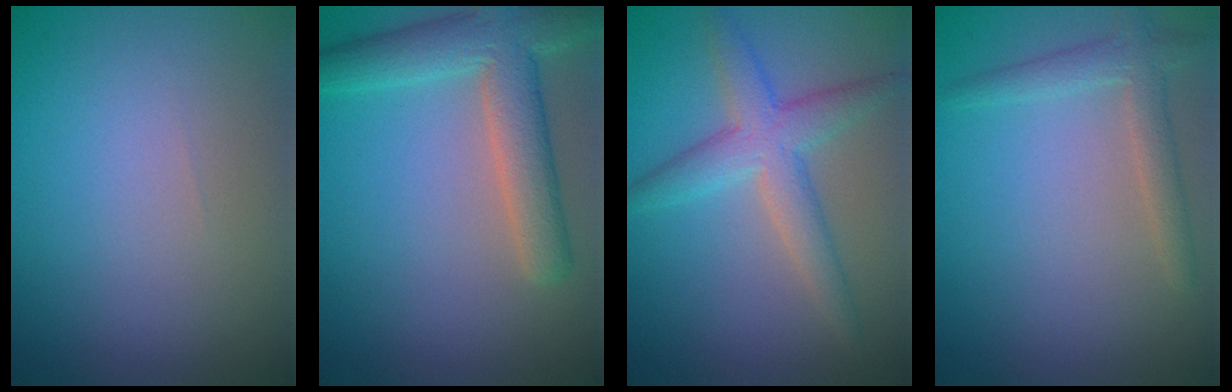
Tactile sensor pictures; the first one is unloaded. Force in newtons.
{"total": 5.9, "press": 5.9, "slide": 0.3}
{"total": 4.3, "press": 4.3, "slide": 0.3}
{"total": 2.4, "press": 2.4, "slide": 0.2}